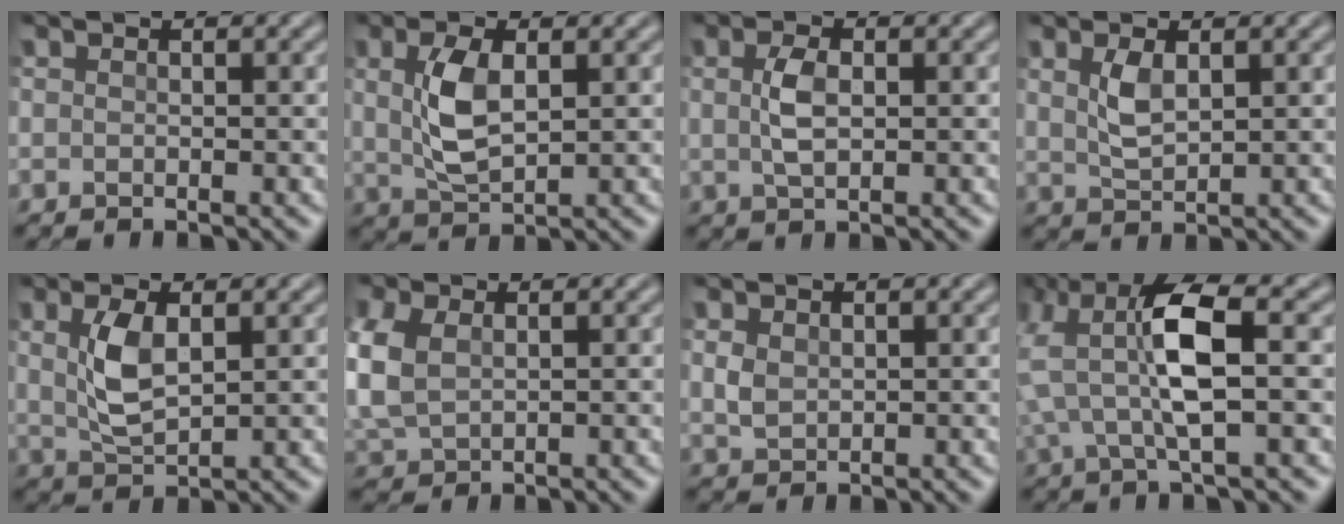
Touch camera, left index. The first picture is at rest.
{"total": 4.1, "force": [0.6, 1.8, 3.7], "torque": [-0.082, 0.004, 0.016]}
{"total": 2.6, "force": [0.2, 1.3, 2.3], "torque": [-0.051, 0.003, 0.004]}
{"total": 2.2, "force": [0.7, 0.9, 1.9], "torque": [-0.044, 0.001, 0.019]}
{"total": 3.6, "force": [0.7, 1.4, 3.2], "torque": [-0.074, 0.002, 0.018]}
{"total": 6.4, "force": [-0.1, 4.8, 4.2], "torque": [-0.119, 0.005, 0.003]}
{"total": 1.6, "force": [0.2, 1.2, 1.0], "torque": [-0.024, -0.001, 0.004]}
{"total": 7.9, "force": [0.7, 3.1, 7.3], "torque": [-0.154, 0.018, 0.007]}